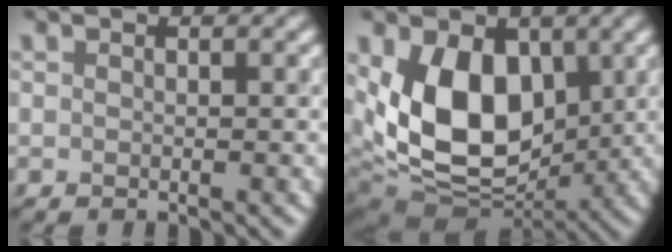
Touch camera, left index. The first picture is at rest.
{"total": 9.2, "force": [0.7, 5.8, 7.1], "torque": [-0.146, -0.011, 0.028]}